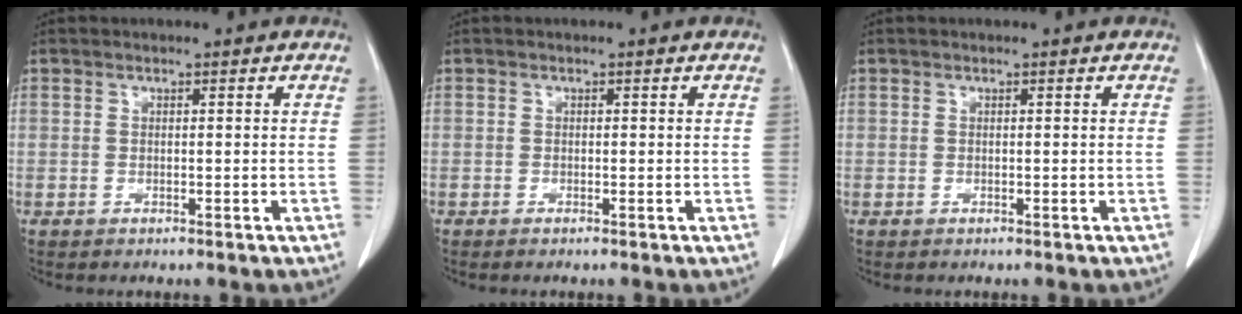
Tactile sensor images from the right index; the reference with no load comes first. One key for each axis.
{"total": 0.0}
{"total": 0.0}